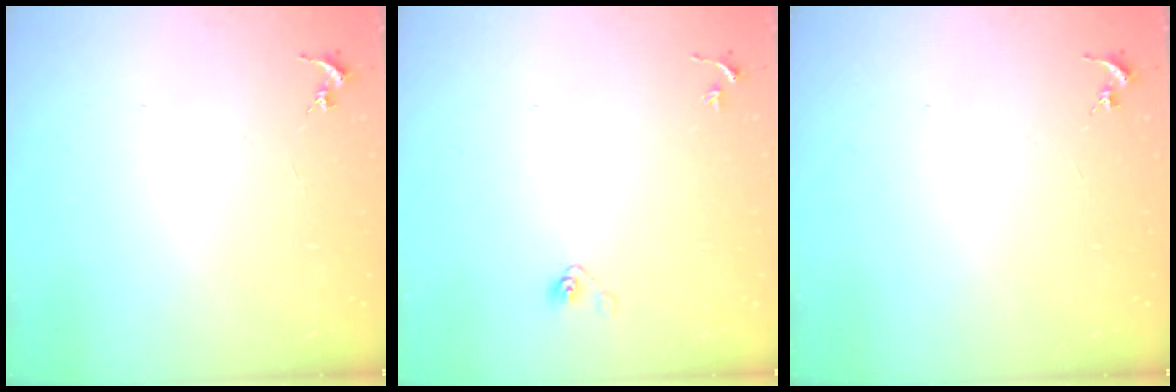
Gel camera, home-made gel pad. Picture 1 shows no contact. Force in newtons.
{"total": 4.0, "press": 3.3, "slide": 2.2}
{"total": 0.0}